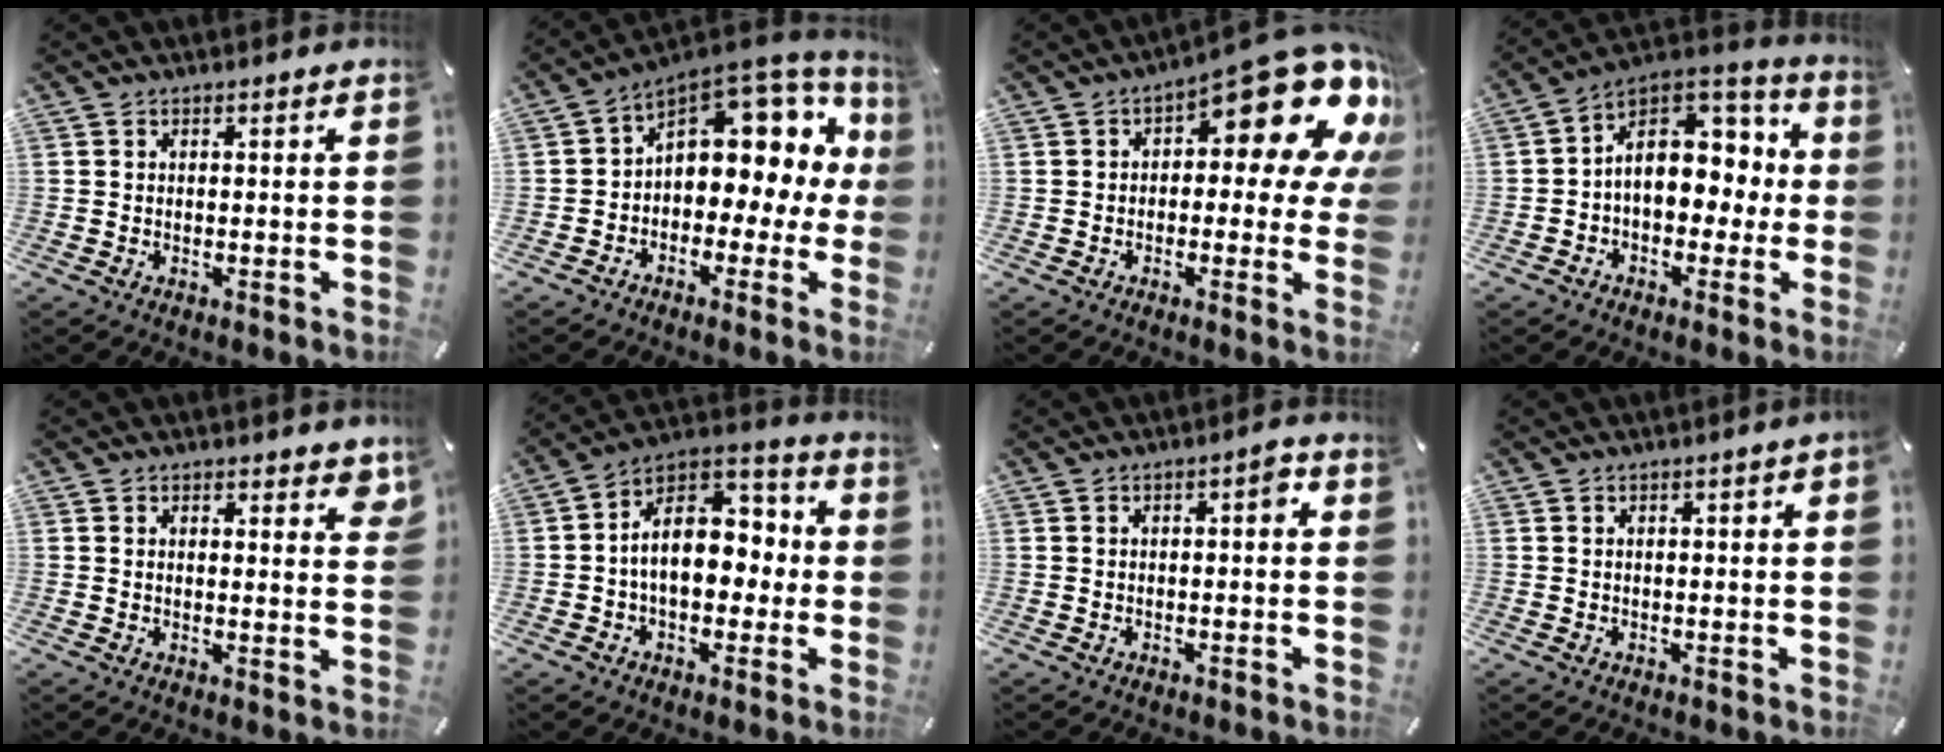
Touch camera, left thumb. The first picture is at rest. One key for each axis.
{"total": 10.5, "fx": 4.8, "fy": 7.3, "fz": 5.9, "tx": -0.078, "ty": -0.050, "tz": 0.082}
{"total": 16.8, "fx": 8.3, "fy": 6.7, "fz": 13.0, "tx": -0.167, "ty": -0.068, "tz": 0.132}
{"total": 13.9, "fx": 1.5, "fy": 10.8, "fz": 8.6, "tx": -0.119, "ty": -0.004, "tz": 0.029}
{"total": 2.9, "fx": 2.1, "fy": 1.6, "fz": 1.1, "tx": -0.003, "ty": -0.009, "tz": 0.034}
{"total": 13.8, "fx": -0.4, "fy": 10.0, "fz": 9.5, "tx": -0.141, "ty": 0.004, "tz": -0.007}
{"total": 2.5, "fx": -0.2, "fy": 1.1, "fz": 2.3, "tx": -0.037, "ty": 0.010, "tz": -0.011}
{"total": 0.9, "fx": 0.0, "fy": 0.1, "fz": 0.9, "tx": -0.015, "ty": -0.001, "tz": 0.000}